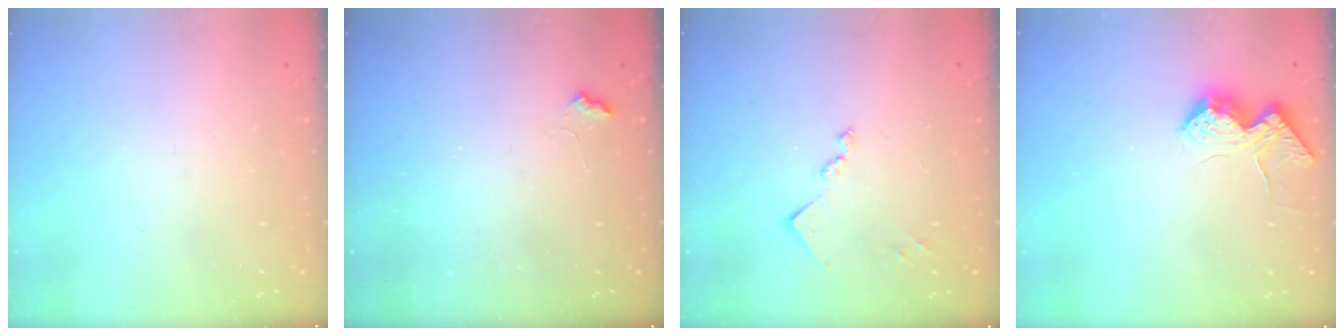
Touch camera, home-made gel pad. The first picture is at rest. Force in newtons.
{"total": 3.0, "press": 3.0, "slide": 0.5}
{"total": 9.6, "press": 9.6, "slide": 0.4}
{"total": 16.7, "press": 16.7, "slide": 0.5}